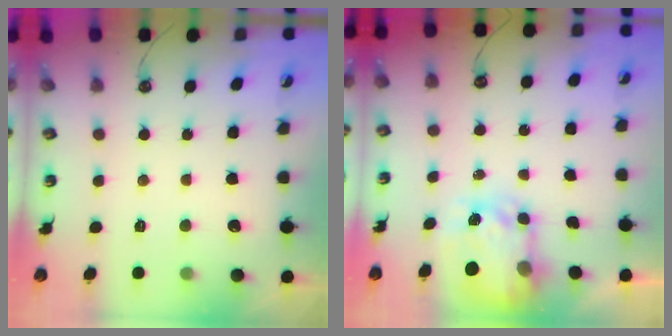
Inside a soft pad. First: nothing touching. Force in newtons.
{"total": 5.8, "press": 5.8, "slide": 0.6}